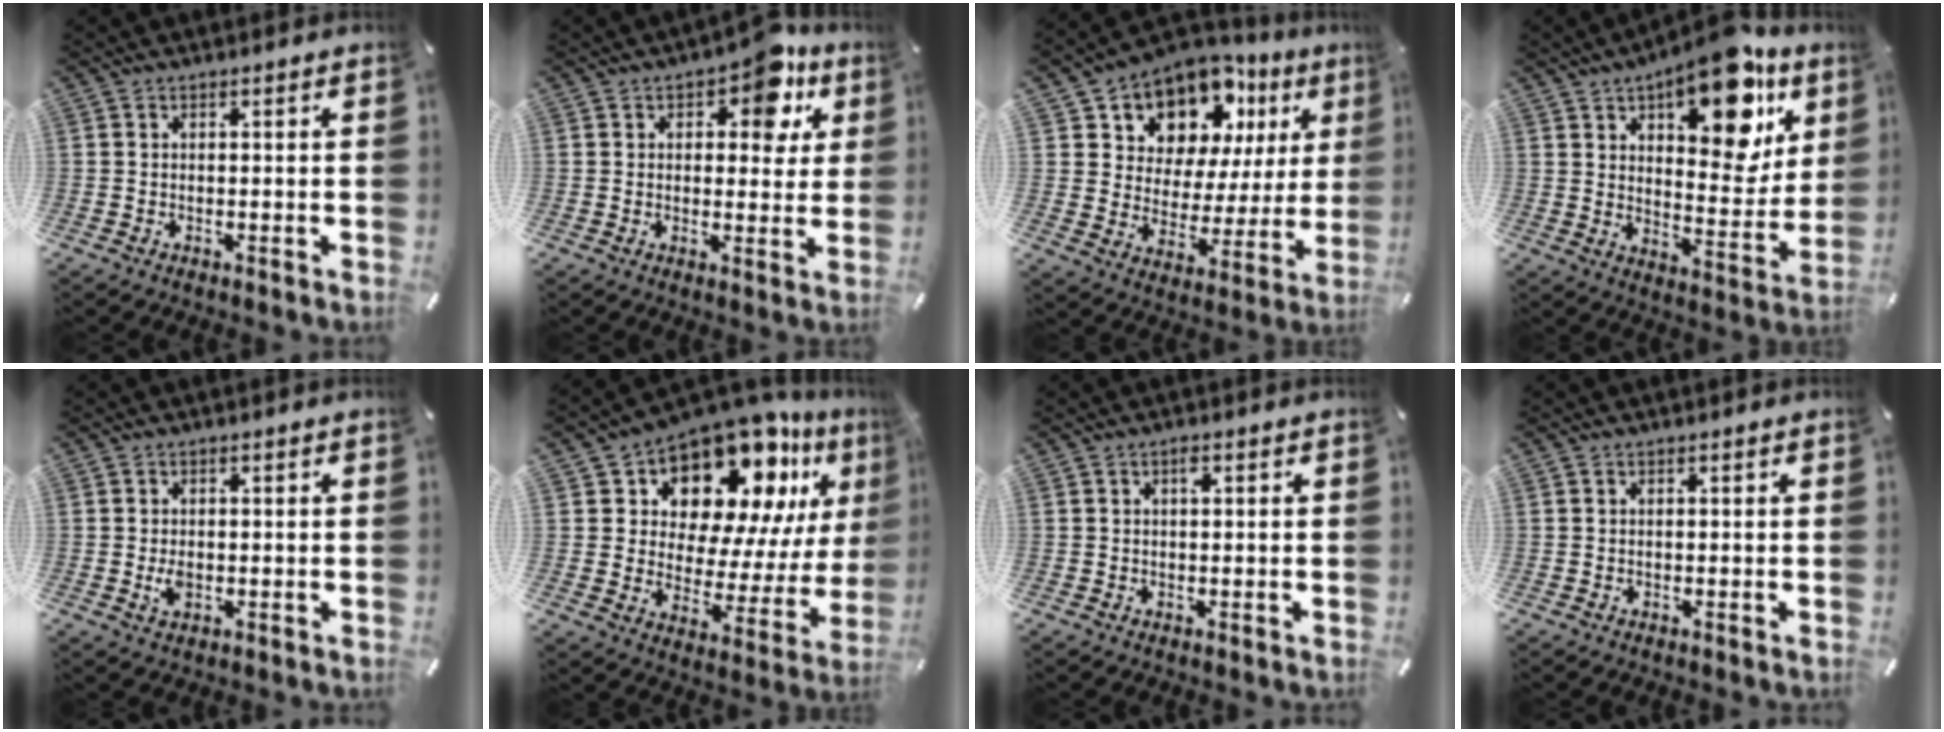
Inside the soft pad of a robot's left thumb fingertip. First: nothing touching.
{"total": 9.8, "force": [5.4, 5.5, 6.1], "torque": [-0.063, -0.029, 0.087]}
{"total": 11.3, "force": [8.2, 7.4, 2.4], "torque": [-0.049, -0.078, 0.146]}
{"total": 19.0, "force": [11.2, 8.6, 12.7], "torque": [-0.162, -0.066, 0.182]}
{"total": 2.6, "force": [-0.3, 1.7, 1.9], "torque": [-0.034, -0.004, -0.008]}
{"total": 16.8, "force": [13.0, 8.2, 6.8], "torque": [-0.107, -0.118, 0.220]}
{"total": 1.2, "force": [0.4, 0.5, 1.0], "torque": [-0.012, 0.001, 0.004]}
{"total": 0.0}